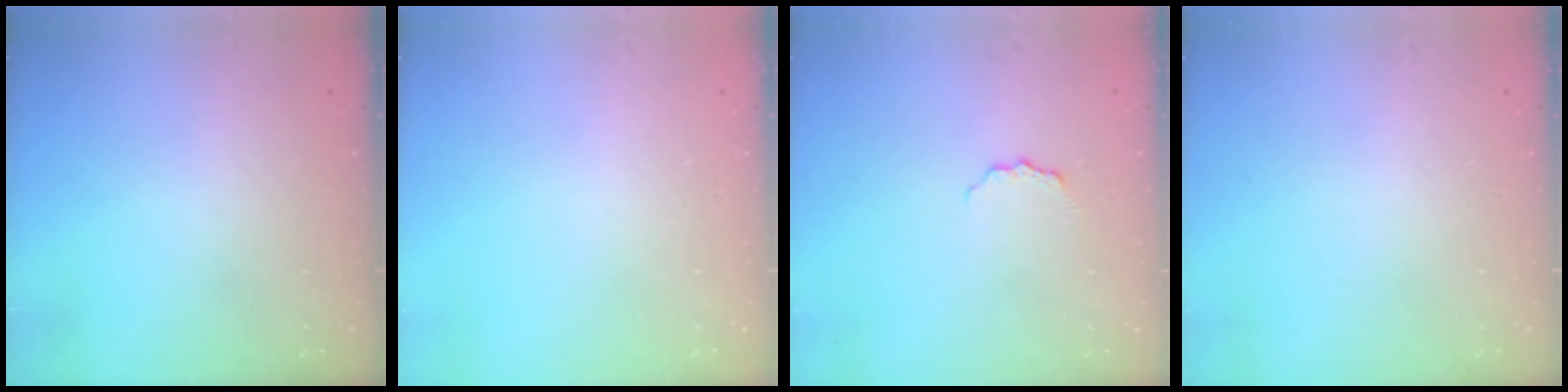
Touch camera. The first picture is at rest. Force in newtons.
{"total": 0.0}
{"total": 3.6, "press": 3.6, "slide": 0.4}
{"total": 0.0}